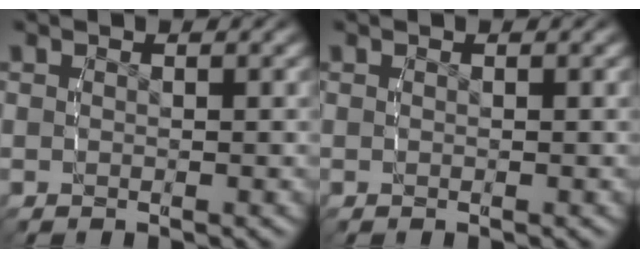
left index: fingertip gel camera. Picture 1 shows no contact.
{"total": 0.0}